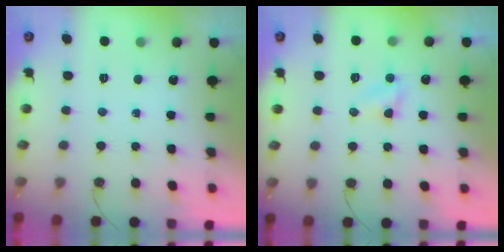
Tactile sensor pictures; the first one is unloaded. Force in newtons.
{"total": 4.5, "press": 4.4, "slide": 0.6}